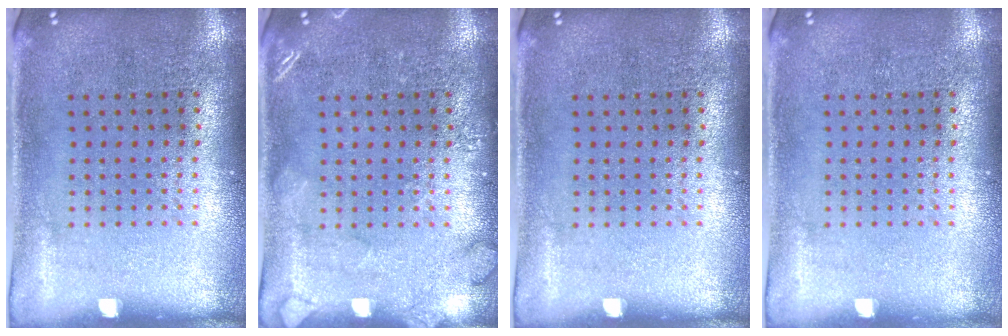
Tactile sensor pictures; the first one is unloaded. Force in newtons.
{"total": 1.8, "press": 1.8, "slide": 0.3}
{"total": 0.0}
{"total": 0.0}